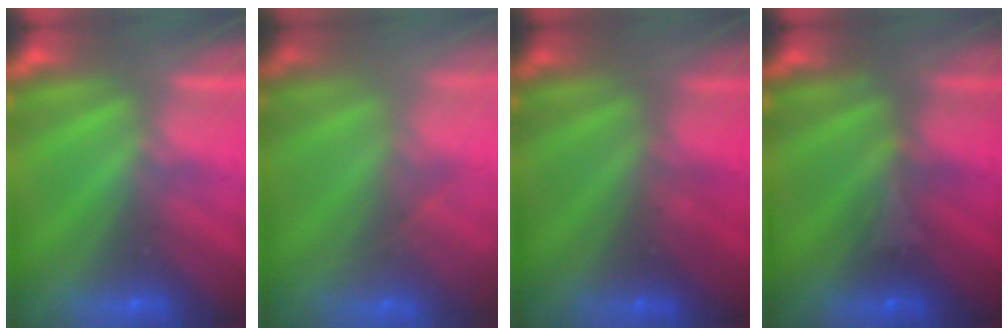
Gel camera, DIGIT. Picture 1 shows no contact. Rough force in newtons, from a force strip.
{"total": 5.5}
{"total": 2.2}
{"total": 2.9}